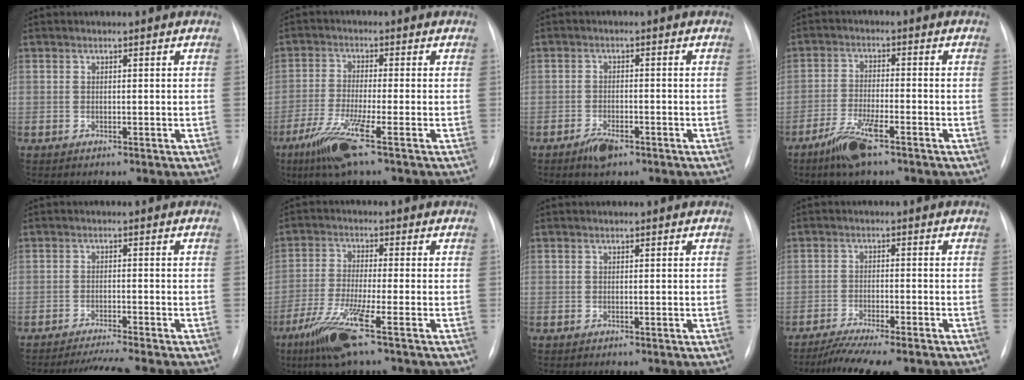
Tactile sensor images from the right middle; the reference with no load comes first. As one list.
[{"total": 7.8, "force": [-4.4, -0.4, 6.5], "torque": [-0.135, -0.025, -0.087]}, {"total": 3.2, "force": [-2.2, 1.2, 1.9], "torque": [-0.042, -0.002, -0.037]}, {"total": 6.6, "force": [-4.4, 1.3, 4.7], "torque": [-0.105, -0.011, -0.080]}, {"total": 5.6, "force": [-5.0, -1.3, 2.2], "torque": [-0.032, -0.017, -0.080]}, {"total": 9.3, "force": [-5.2, -0.2, 7.7], "torque": [-0.163, -0.028, -0.100]}, {"total": 0.0}, {"total": 9.4, "force": [-7.8, 1.0, 5.2], "torque": [-0.079, -0.015, -0.120]}]